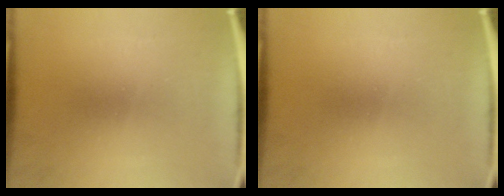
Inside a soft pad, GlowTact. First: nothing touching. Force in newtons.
{"total": 0.0}